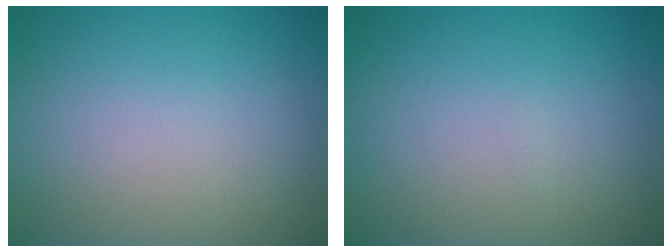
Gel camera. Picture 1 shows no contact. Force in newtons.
{"total": 0.0}